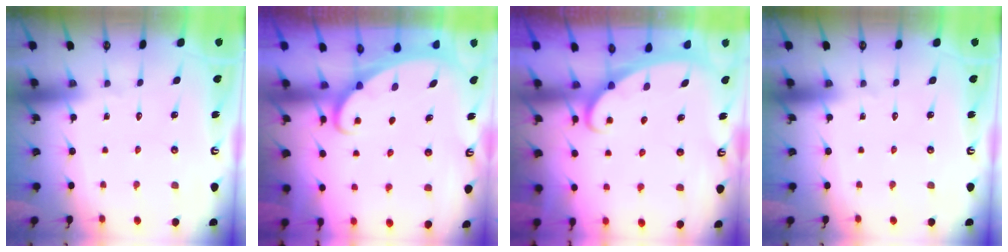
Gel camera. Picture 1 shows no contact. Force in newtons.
{"total": 2.2, "press": 2.2, "slide": 0.3}
{"total": 2.4, "press": 2.4, "slide": 0.3}
{"total": 0.0}